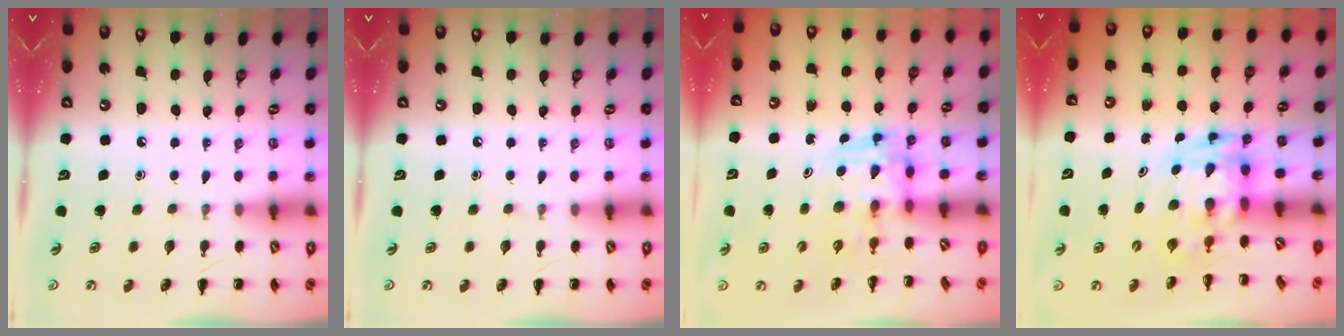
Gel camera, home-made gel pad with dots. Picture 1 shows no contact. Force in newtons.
{"total": 0.0}
{"total": 3.7, "press": 3.7, "slide": 0.7}
{"total": 3.6, "press": 3.5, "slide": 0.8}